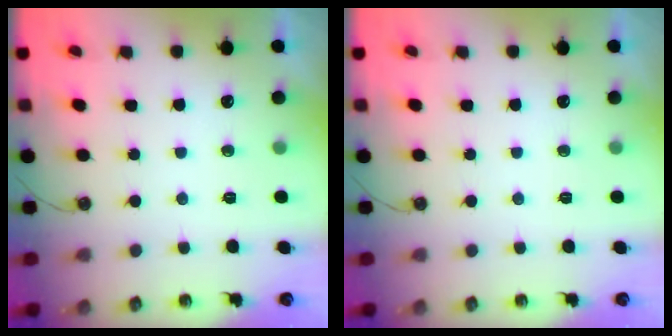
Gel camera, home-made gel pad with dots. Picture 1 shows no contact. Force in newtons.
{"total": 0.0}